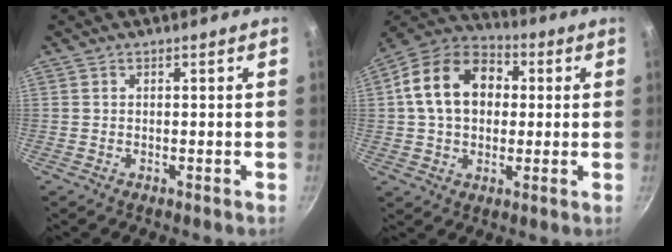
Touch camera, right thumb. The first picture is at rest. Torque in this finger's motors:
{"motor_torque": [0.29, 0.71, 0.67, -0.27, 0.22]}